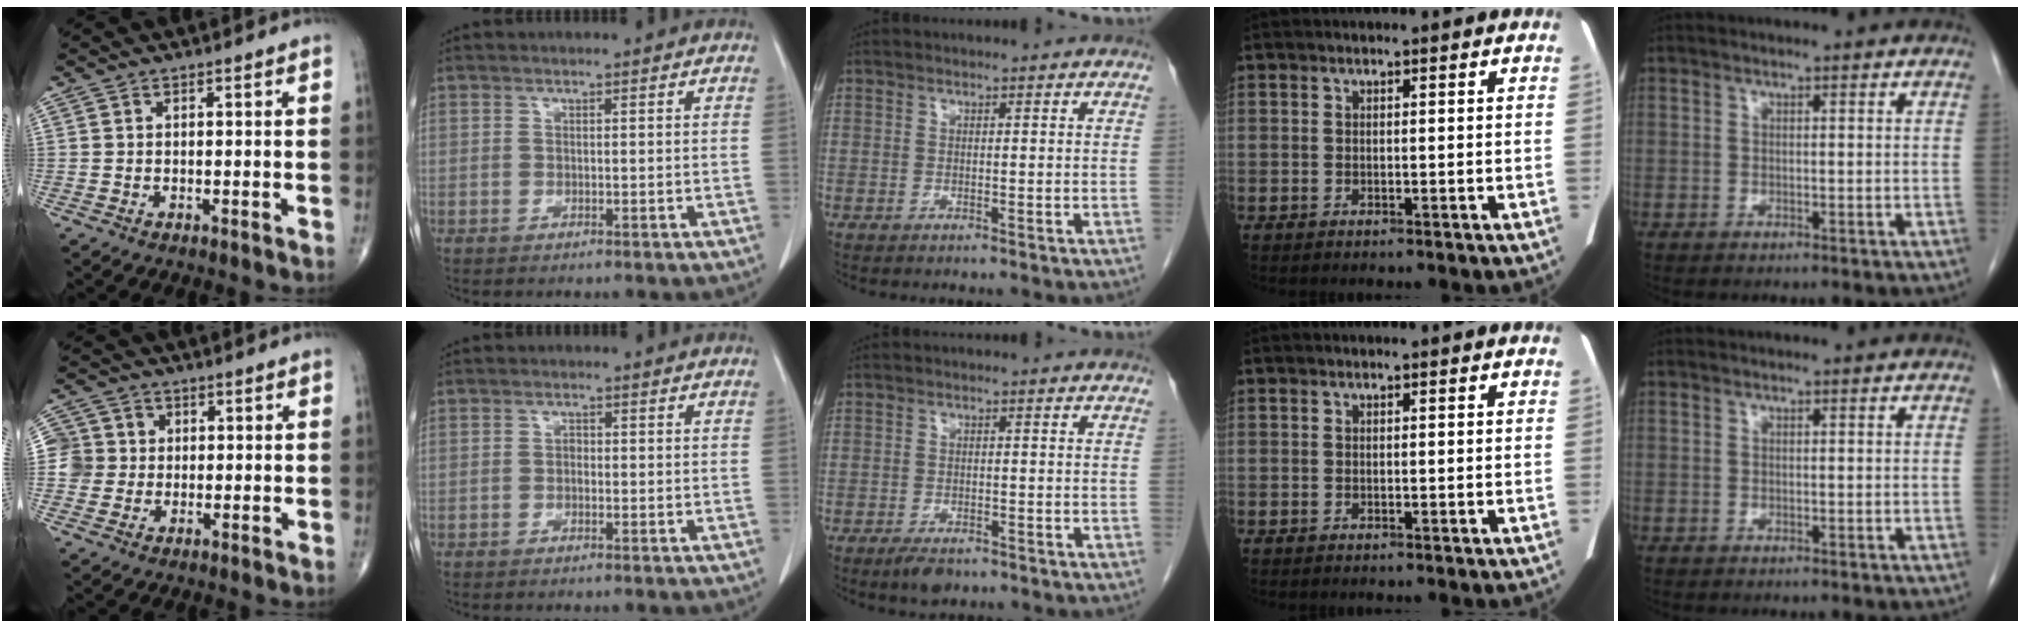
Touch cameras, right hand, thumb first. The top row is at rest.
{"thumb": {"total": 5.7, "force": [0.4, 5.7, 0.6], "torque": [0.018, 0.010, 0.000]}, "index": {"total": 0.7, "force": [-0.1, 0.5, 0.5], "torque": [-0.004, 0.005, -0.002]}, "middle": {"total": 3.0, "force": [-2.1, 1.3, 1.8], "torque": [-0.035, -0.004, -0.029]}}